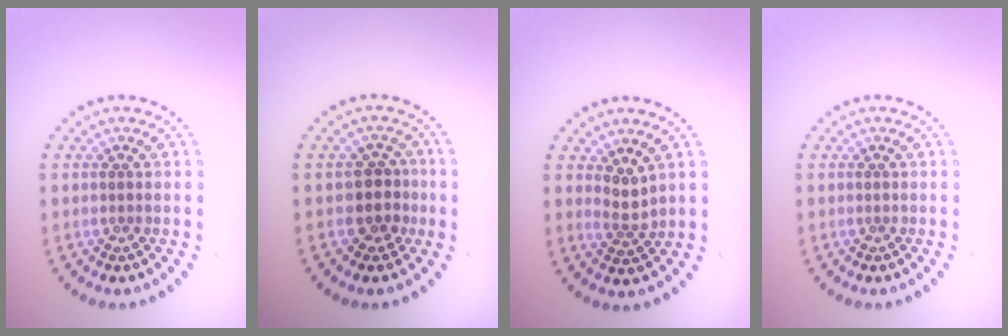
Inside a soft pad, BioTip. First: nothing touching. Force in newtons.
{"total": 2.3, "press": 1.9, "slide": 1.2}
{"total": 1.8, "press": 1.2, "slide": 1.4}
{"total": 0.0}